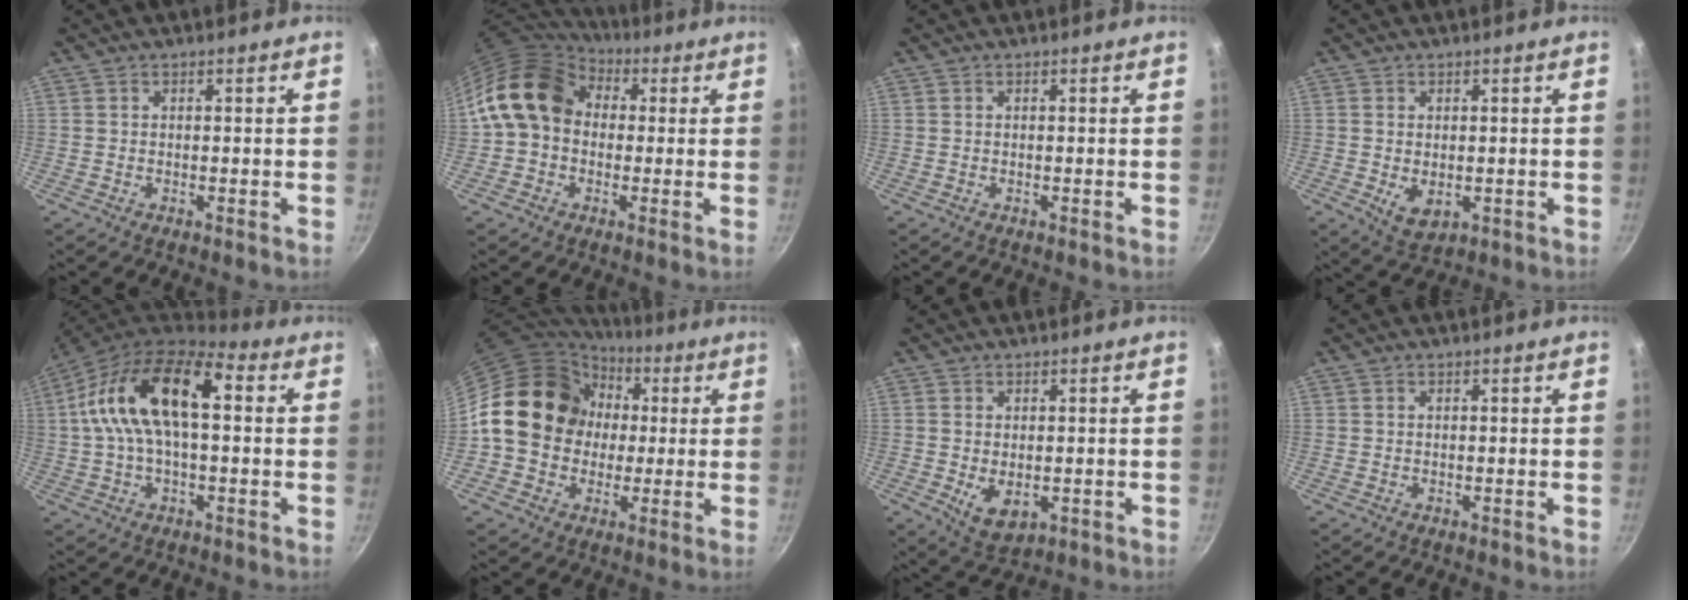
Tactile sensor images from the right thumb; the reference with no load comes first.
{"total": 14.0, "force": [2.0, 11.1, 8.3], "torque": [-0.120, 0.027, 0.020]}
{"total": 0.0}
{"total": 4.7, "force": [-0.4, 3.1, 3.5], "torque": [-0.056, -0.014, 0.000]}
{"total": 18.2, "force": [2.8, 9.2, 15.4], "torque": [-0.266, 0.032, 0.030]}
{"total": 17.7, "force": [1.5, 15.2, 8.9], "torque": [-0.119, 0.030, 0.018]}
{"total": 5.9, "force": [-0.7, 3.9, 4.5], "torque": [-0.068, -0.015, -0.001]}
{"total": 0.0}